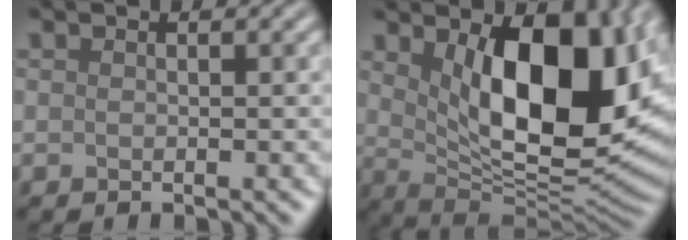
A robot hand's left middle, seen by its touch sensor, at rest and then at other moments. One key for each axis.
{"total": 13.0, "fx": 3.2, "fy": 6.1, "fz": 11.1, "tx": -0.139, "ty": -0.015, "tz": 0.056}